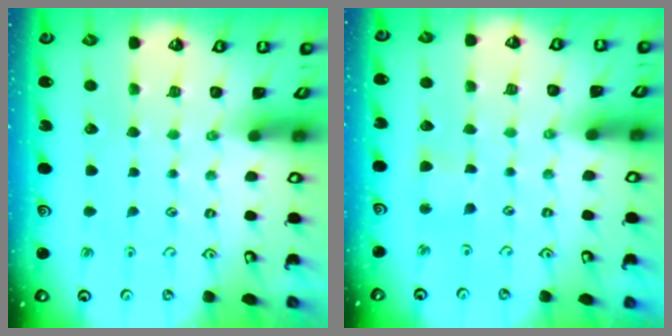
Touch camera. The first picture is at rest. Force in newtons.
{"total": 2.4, "press": 2.4, "slide": 0.3}